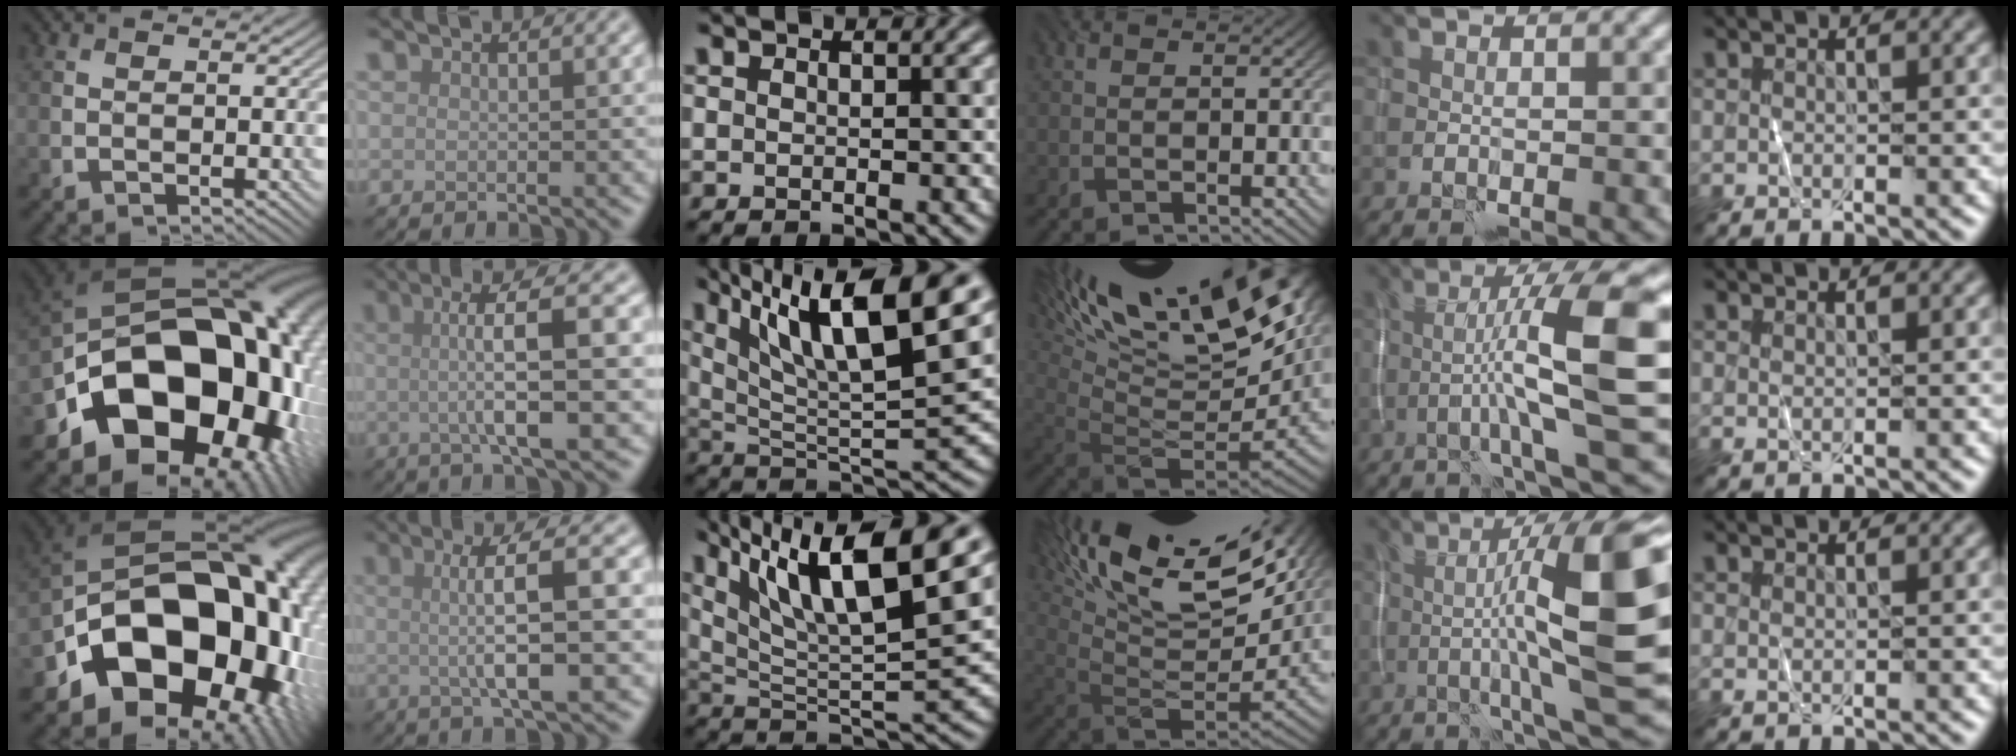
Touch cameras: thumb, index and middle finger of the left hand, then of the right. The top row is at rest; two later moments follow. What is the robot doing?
{"motion": "wrap", "object": "ribbon"}